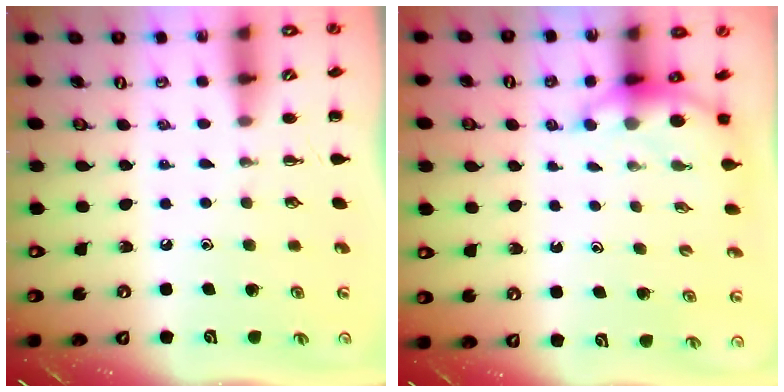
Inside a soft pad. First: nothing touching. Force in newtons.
{"total": 4.2, "press": 4.1, "slide": 1.1}